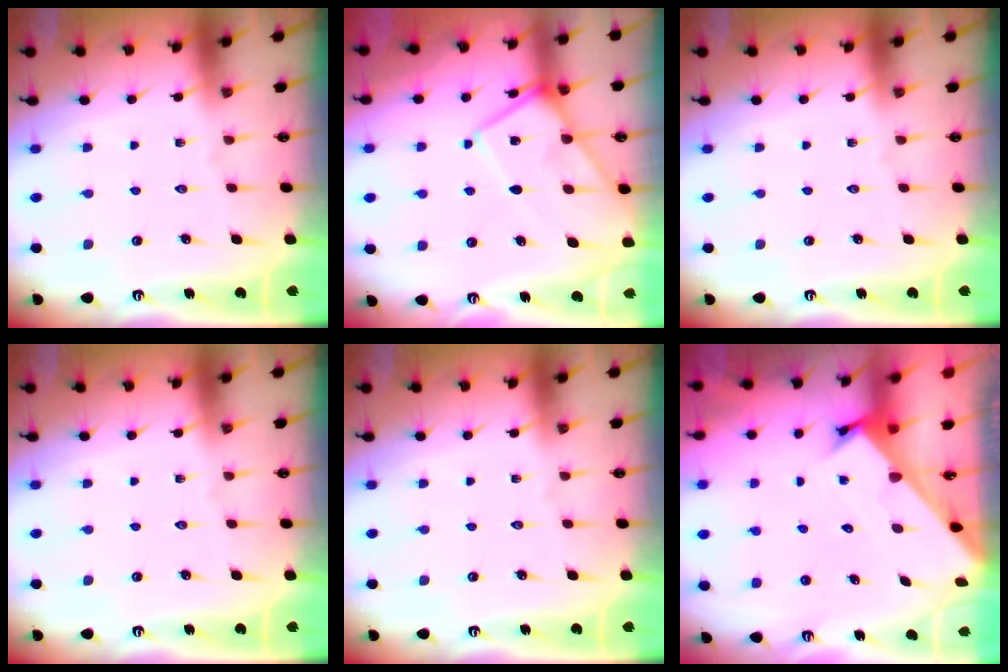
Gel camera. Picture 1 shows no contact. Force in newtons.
{"total": 10.7, "press": 10.7, "slide": 1.2}
{"total": 0.0}
{"total": 0.0}
{"total": 0.0}
{"total": 2.5, "press": 2.5, "slide": 0.2}